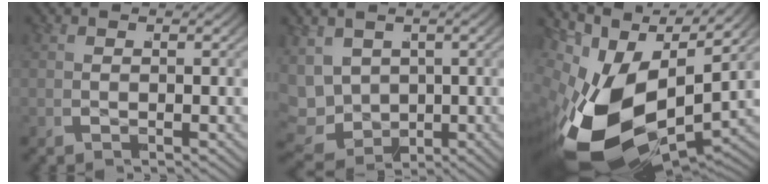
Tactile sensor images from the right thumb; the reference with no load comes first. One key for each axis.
{"total": 7.8, "fx": -1.4, "fy": 6.7, "fz": 3.8, "tx": -0.107, "ty": -0.046, "tz": -0.010}
{"total": 18.1, "fx": -4.7, "fy": 10.9, "fz": 13.7, "tx": -0.282, "ty": -0.074, "tz": -0.045}